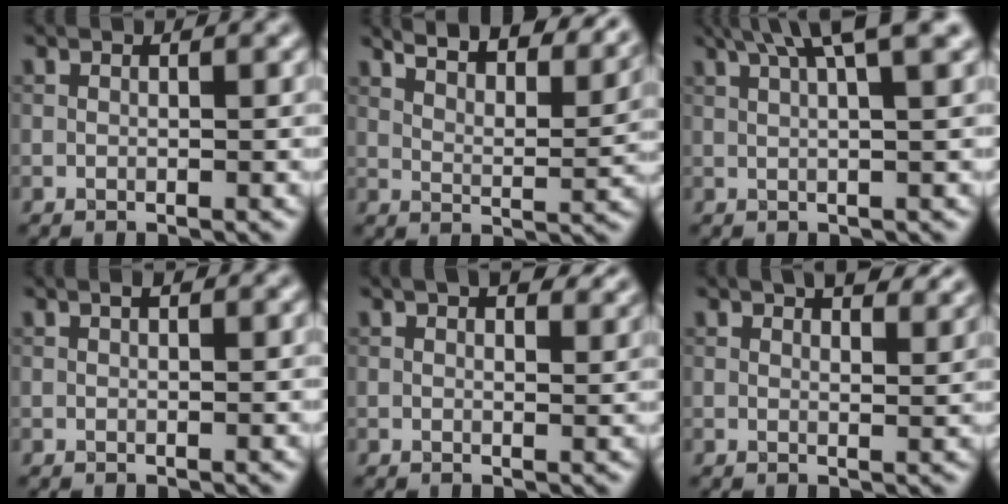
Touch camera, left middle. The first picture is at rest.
{"total": 10.7, "force": [8.8, 2.9, 5.4], "torque": [-0.062, 0.013, 0.090]}
{"total": 6.2, "force": [3.4, 1.1, 5.0], "torque": [-0.064, 0.022, 0.044]}
{"total": 0.5, "force": [0.3, 0.2, 0.4], "torque": [-0.006, 0.002, 0.005]}
{"total": 3.5, "force": [2.6, 1.3, 2.0], "torque": [-0.032, 0.002, 0.032]}
{"total": 4.1, "force": [3.0, 1.5, 2.3], "torque": [-0.029, 0.004, 0.035]}